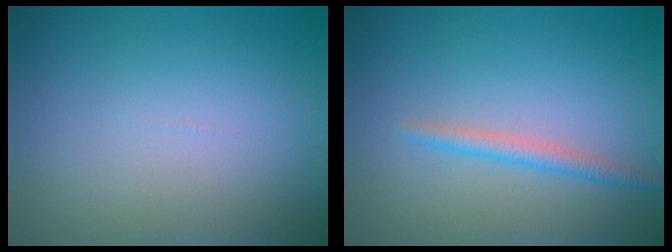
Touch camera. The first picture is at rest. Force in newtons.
{"total": 1.6, "press": 1.6, "slide": 0.0}